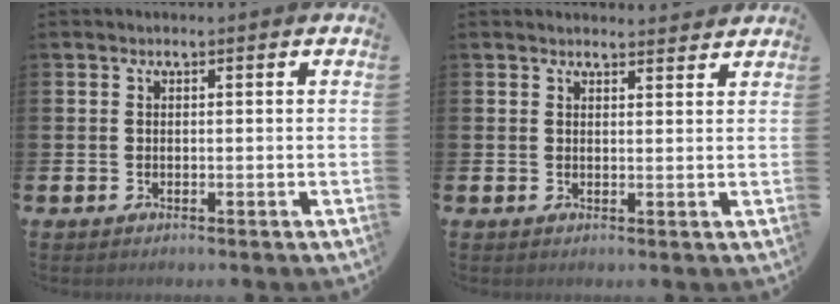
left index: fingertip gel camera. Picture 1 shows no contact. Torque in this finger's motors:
{"motor_torque": [0.22, -1.07, 0.17, 0.04]}